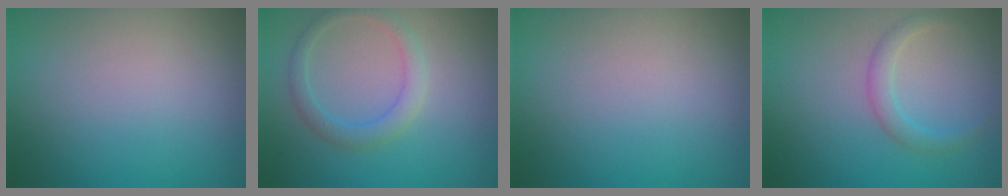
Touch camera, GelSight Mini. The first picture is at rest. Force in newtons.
{"total": 2.1, "press": 2.1, "slide": 0.1}
{"total": 0.0}
{"total": 1.7, "press": 1.7, "slide": 0.1}